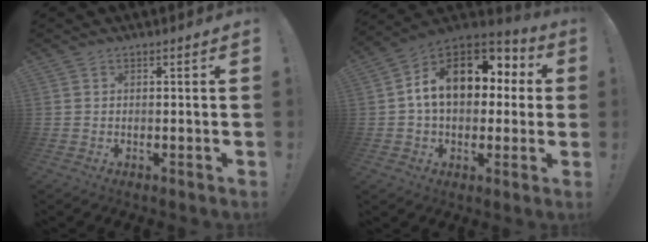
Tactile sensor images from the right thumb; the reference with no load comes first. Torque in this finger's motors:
{"motor_torque": [2.49, 2.52, 0.30, 0.05, 0.22]}